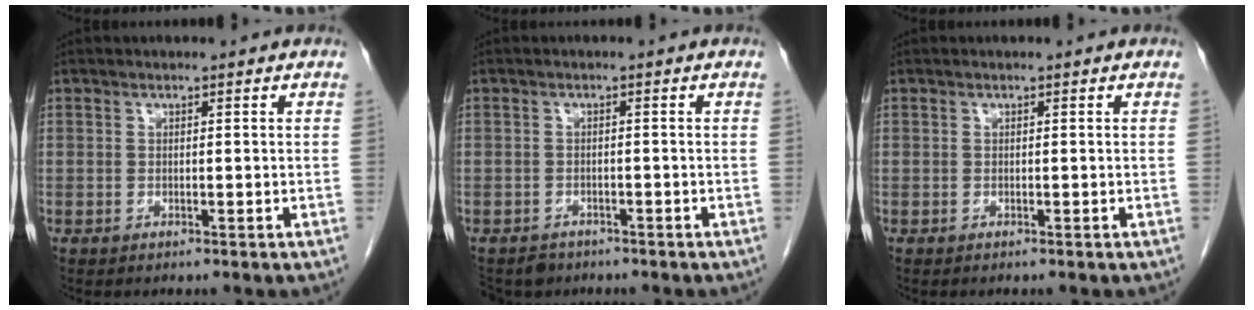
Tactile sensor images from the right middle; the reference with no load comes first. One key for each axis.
{"total": 3.9, "fx": -3.1, "fy": 2.3, "fz": 0.2, "tx": -0.002, "ty": 0.000, "tz": -0.050}
{"total": 0.0}